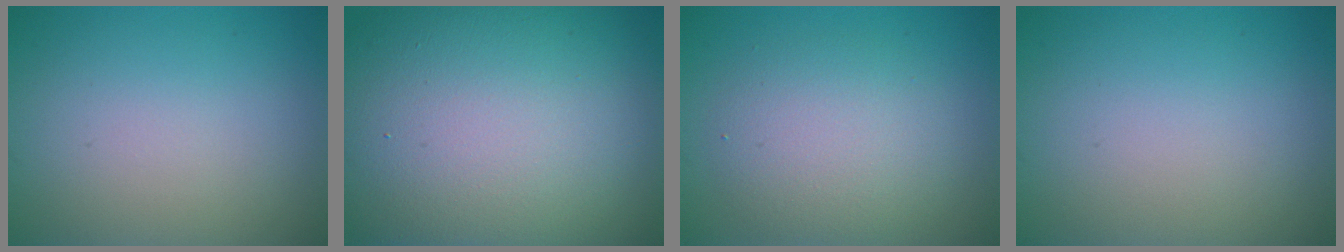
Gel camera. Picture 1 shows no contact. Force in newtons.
{"total": 19.8, "press": 19.7, "slide": 1.1}
{"total": 4.2, "press": 4.2, "slide": 0.1}
{"total": 0.0}